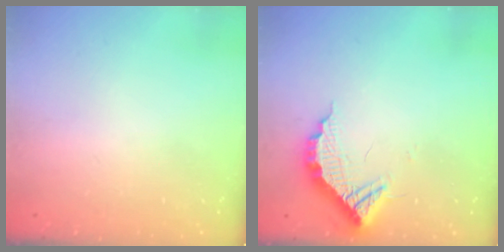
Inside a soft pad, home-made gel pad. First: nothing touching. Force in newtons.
{"total": 11.5, "press": 11.4, "slide": 0.6}